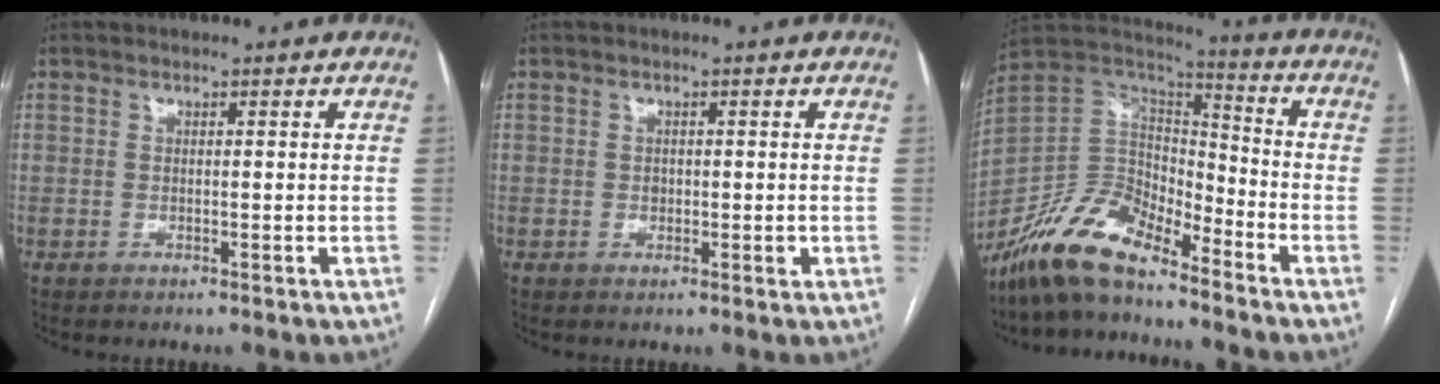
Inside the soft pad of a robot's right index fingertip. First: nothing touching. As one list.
[{"total": 1.5, "force": [-0.1, 1.1, 1.0], "torque": [-0.016, 0.000, 0.000]}, {"total": 13.4, "force": [-10.7, 4.3, 6.7], "torque": [-0.127, 0.025, -0.204]}]